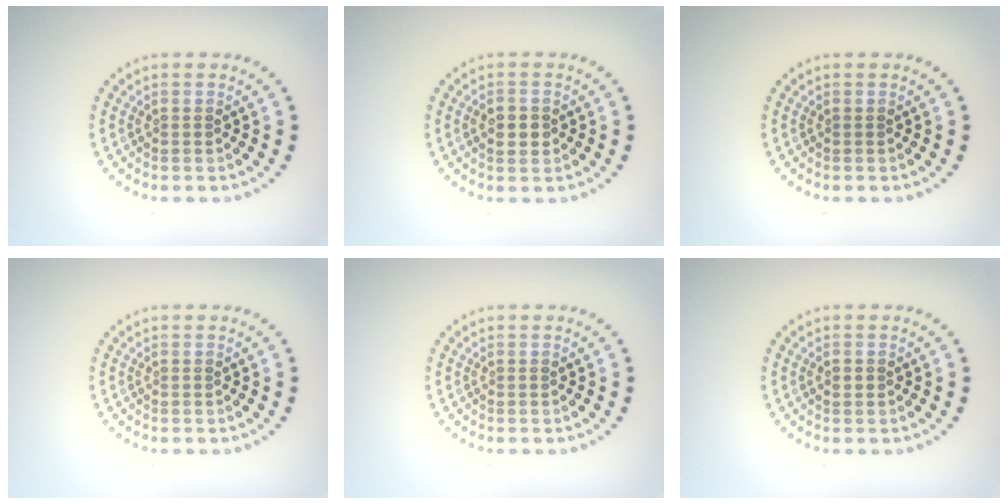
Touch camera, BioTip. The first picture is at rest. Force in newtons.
{"total": 2.3, "press": 2.3, "slide": 0.1}
{"total": 0.0}
{"total": 0.0}
{"total": 0.0}
{"total": 0.8, "press": 0.8, "slide": 0.1}